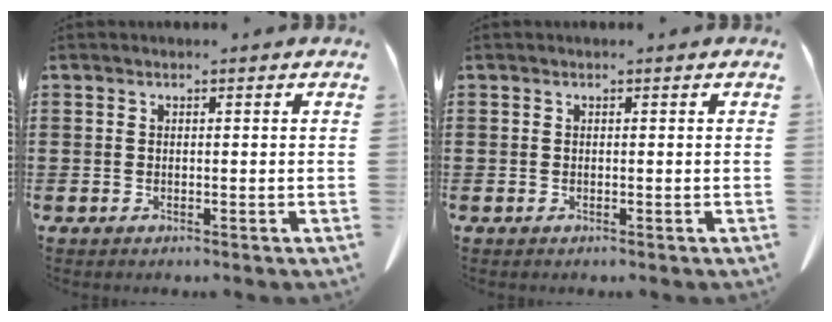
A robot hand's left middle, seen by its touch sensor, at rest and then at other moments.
{"total": 0.0}